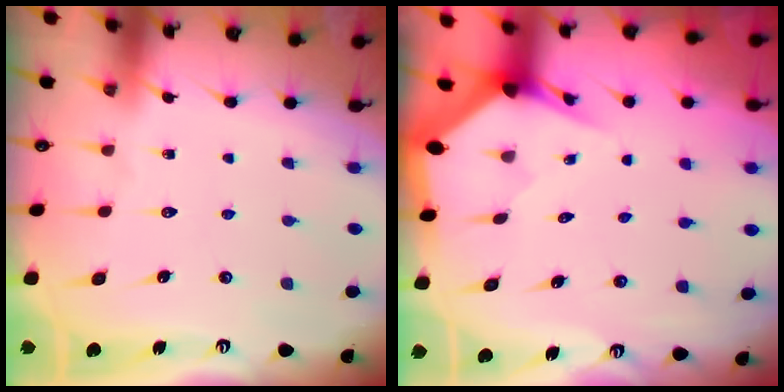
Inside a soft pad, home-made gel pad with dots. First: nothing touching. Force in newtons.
{"total": 4.3, "press": 4.3, "slide": 0.2}